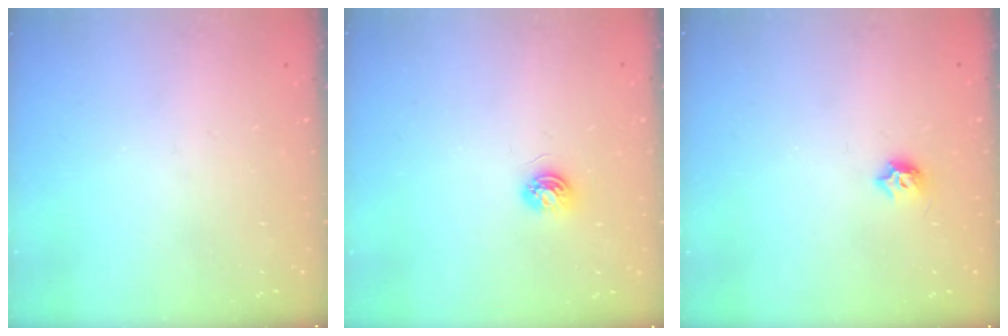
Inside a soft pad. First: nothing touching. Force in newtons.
{"total": 4.9, "press": 4.8, "slide": 0.6}
{"total": 5.9, "press": 5.8, "slide": 1.0}